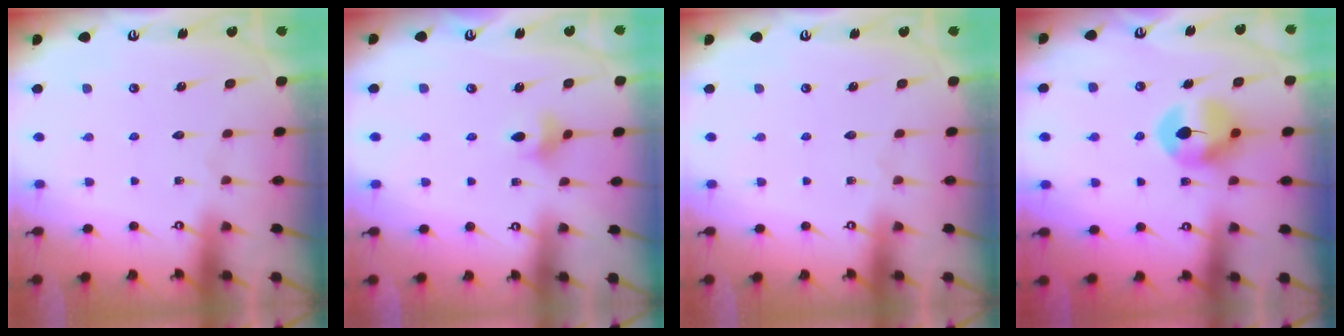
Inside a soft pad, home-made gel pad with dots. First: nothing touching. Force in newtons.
{"total": 4.8, "press": 4.7, "slide": 0.8}
{"total": 0.0}
{"total": 7.6, "press": 7.6, "slide": 0.4}